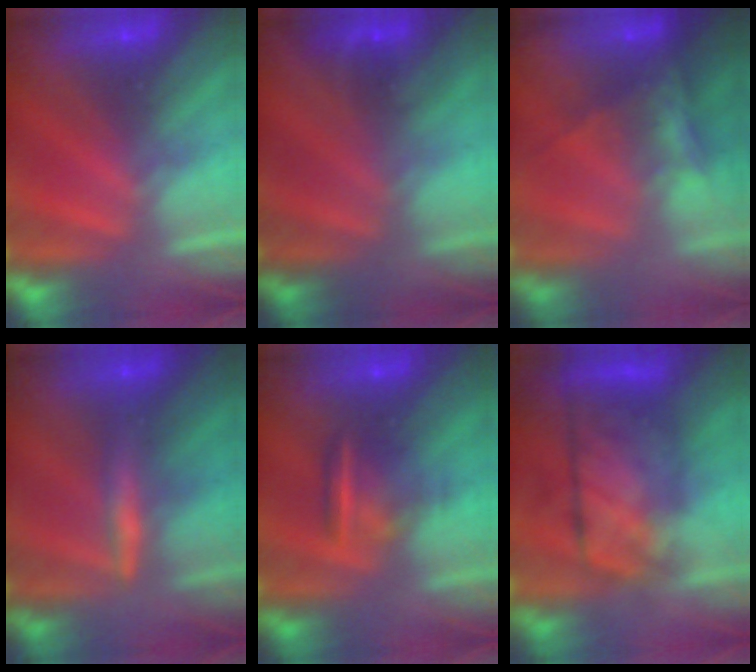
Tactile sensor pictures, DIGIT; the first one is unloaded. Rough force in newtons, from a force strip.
{"total": 1.3}
{"total": 7.6}
{"total": 2.5}
{"total": 9.1}
{"total": 9.3}